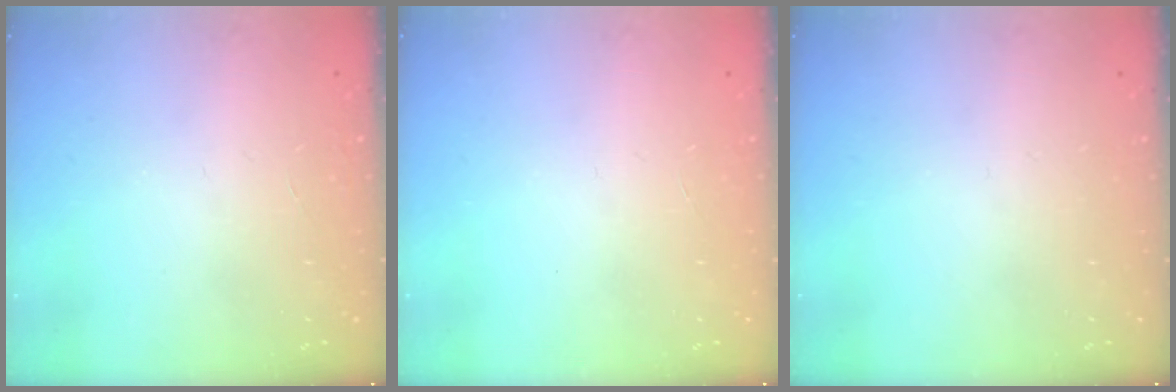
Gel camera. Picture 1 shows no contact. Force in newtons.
{"total": 0.0}
{"total": 0.0}